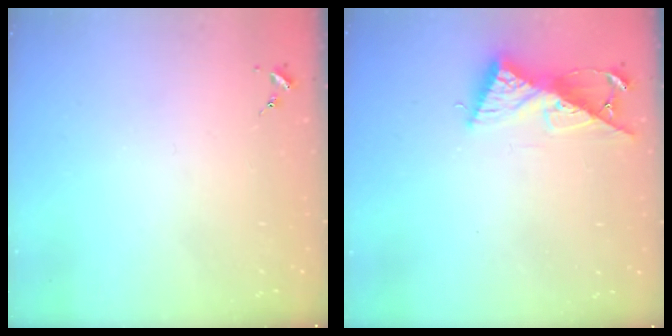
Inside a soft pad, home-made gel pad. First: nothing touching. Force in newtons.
{"total": 10.1, "press": 10.1, "slide": 0.9}